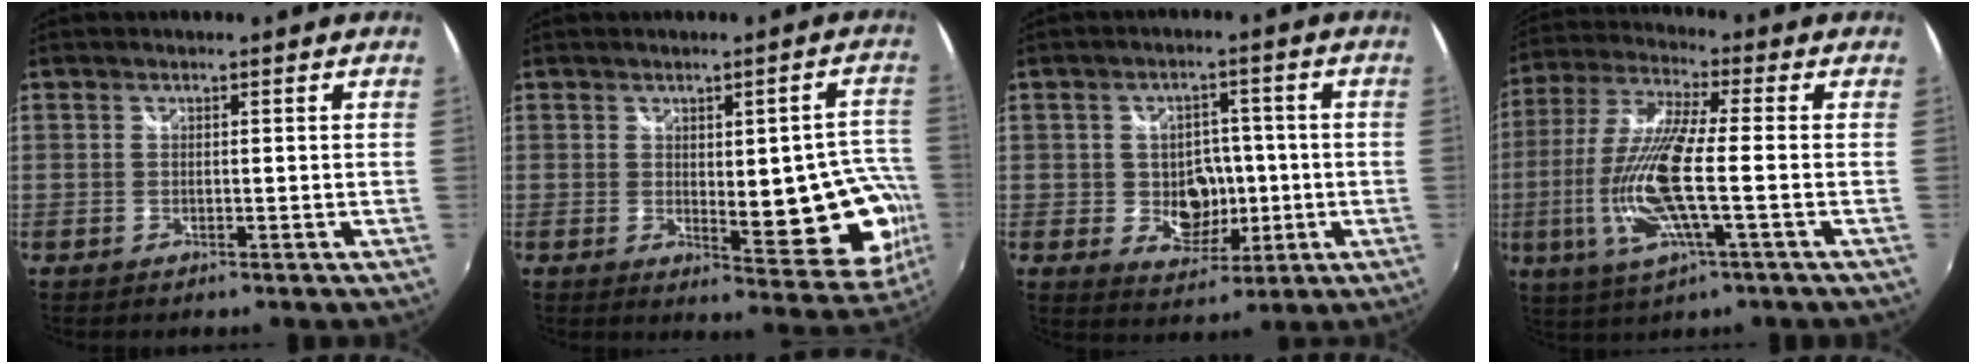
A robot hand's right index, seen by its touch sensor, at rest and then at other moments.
{"total": 13.0, "force": [-2.0, 4.9, 11.9], "torque": [-0.121, 0.008, -0.009]}
{"total": 7.7, "force": [-0.9, 6.4, 4.2], "torque": [-0.080, 0.007, 0.000]}
{"total": 15.1, "force": [-3.2, 2.3, 14.5], "torque": [-0.299, -0.010, -0.057]}